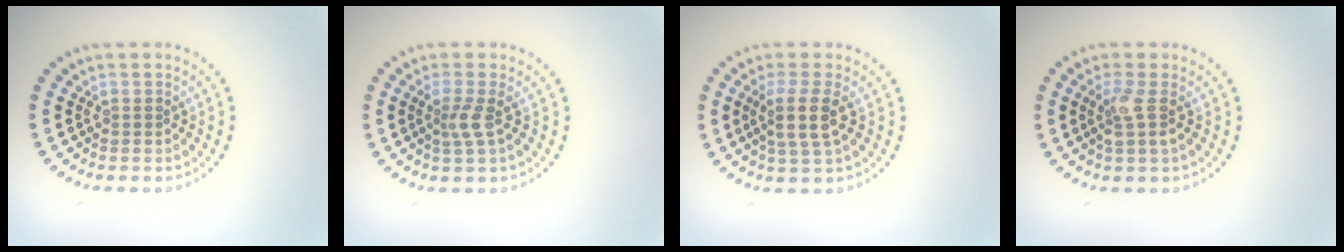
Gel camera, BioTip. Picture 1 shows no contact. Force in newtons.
{"total": 1.9, "press": 1.4, "slide": 1.3}
{"total": 3.0, "press": 2.6, "slide": 1.4}
{"total": 1.8, "press": 1.5, "slide": 1.1}